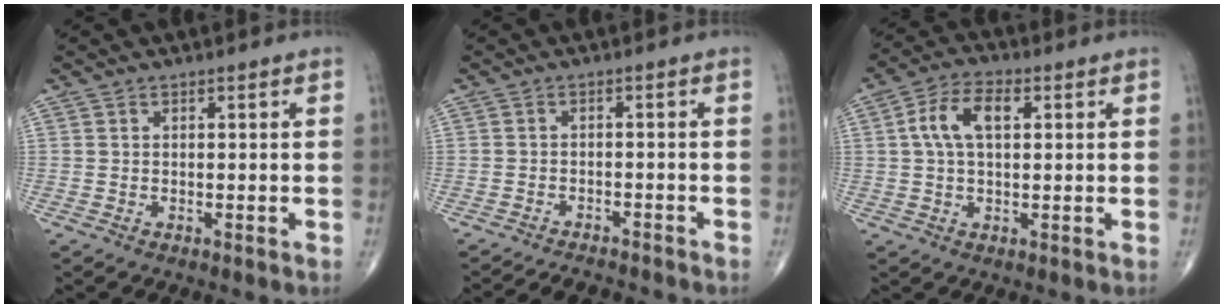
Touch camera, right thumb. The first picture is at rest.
{"total": 5.6, "force": [-5.4, 1.2, 0.9], "torque": [-0.015, 0.026, -0.078]}
{"total": 7.9, "force": [1.8, 4.2, 6.5], "torque": [-0.124, 0.018, 0.028]}